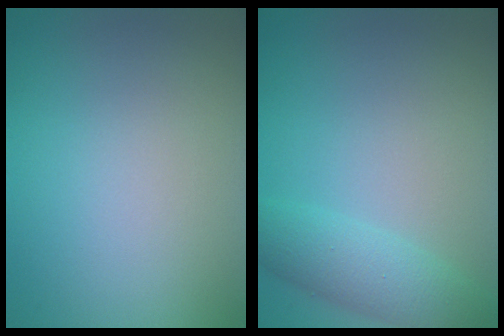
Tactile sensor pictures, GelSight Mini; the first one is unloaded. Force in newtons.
{"total": 3.5, "press": 3.5, "slide": 0.1}